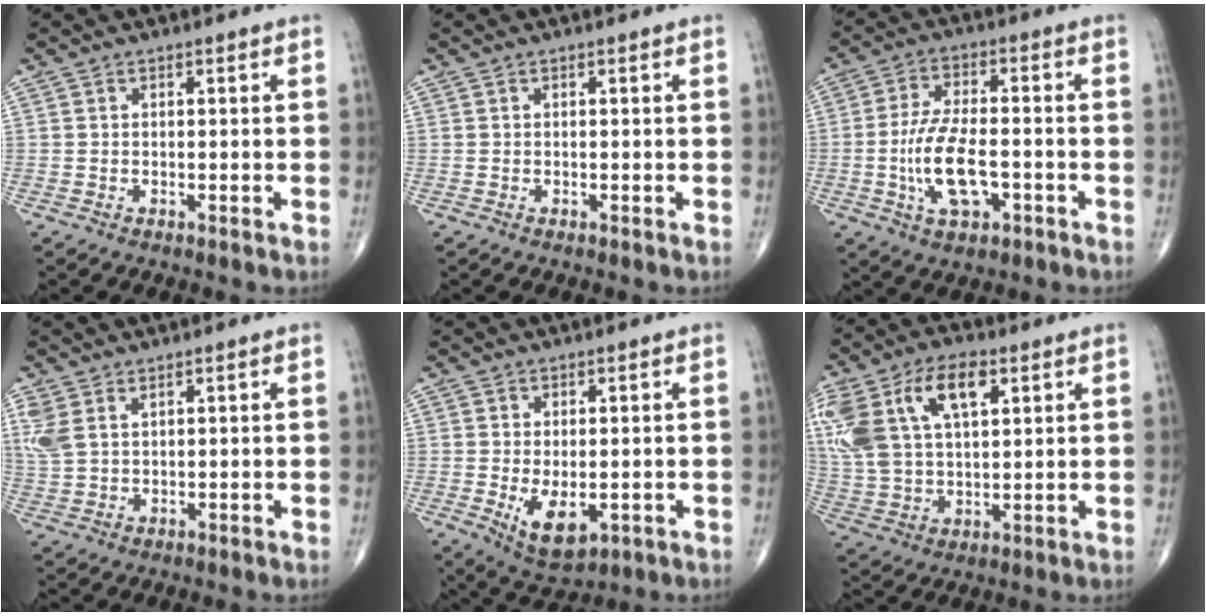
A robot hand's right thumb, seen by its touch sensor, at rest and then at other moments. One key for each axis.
{"total": 0.0}
{"total": 11.0, "fx": -2.7, "fy": 5.1, "fz": 9.4, "tx": -0.182, "ty": 0.011, "tz": -0.050}
{"total": 4.7, "fx": 2.6, "fy": 2.3, "fz": 3.2, "tx": -0.082, "ty": -0.003, "tz": 0.062}
{"total": 7.1, "fx": -1.4, "fy": 3.8, "fz": 5.8, "tx": -0.090, "ty": -0.016, "tz": -0.010}
{"total": 21.2, "fx": 8.4, "fy": 11.7, "fz": 15.6, "tx": -0.341, "ty": 0.015, "tz": 0.158}